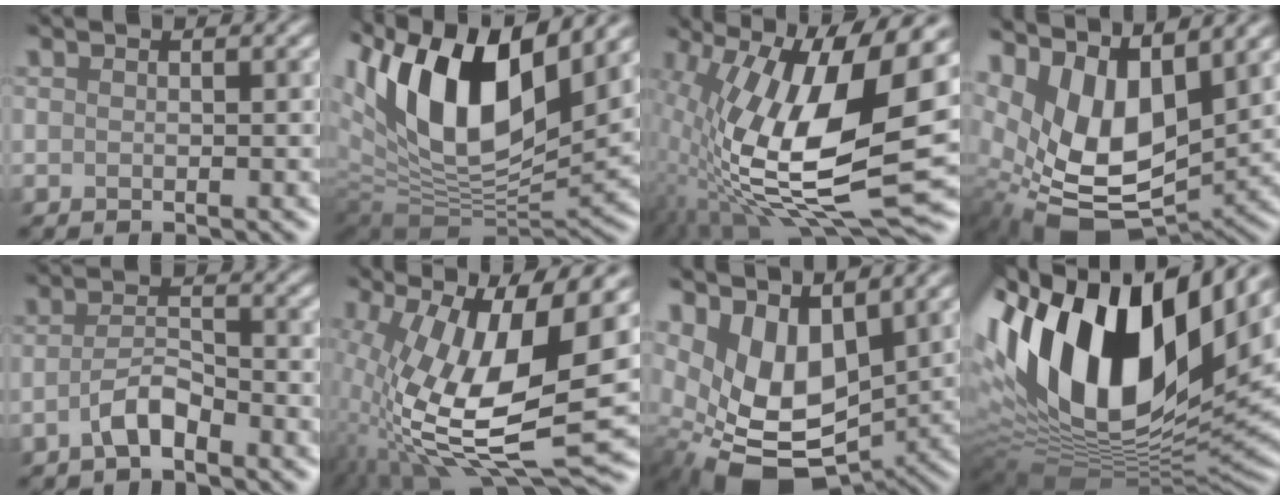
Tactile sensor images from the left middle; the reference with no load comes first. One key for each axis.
{"total": 14.9, "fx": 6.6, "fy": 6.8, "fz": 11.5, "tx": -0.214, "ty": 0.020, "tz": 0.117}
{"total": 15.2, "fx": 1.4, "fy": 5.9, "fz": 13.9, "tx": -0.262, "ty": -0.011, "tz": 0.019}
{"total": 9.5, "fx": 3.1, "fy": 5.3, "fz": 7.2, "tx": -0.148, "ty": -0.013, "tz": 0.062}
{"total": 2.4, "fx": -1.5, "fy": 0.7, "fz": 1.8, "tx": -0.039, "ty": 0.013, "tz": -0.034}
{"total": 14.4, "fx": 0.5, "fy": 5.3, "fz": 13.4, "tx": -0.268, "ty": -0.010, "tz": 0.008}
{"total": 8.3, "fx": 0.9, "fy": 5.4, "fz": 6.2, "tx": -0.129, "ty": -0.020, "tz": 0.022}
{"total": 17.8, "fx": 5.4, "fy": 9.7, "fz": 13.9, "tx": -0.271, "ty": 0.016, "tz": 0.086}